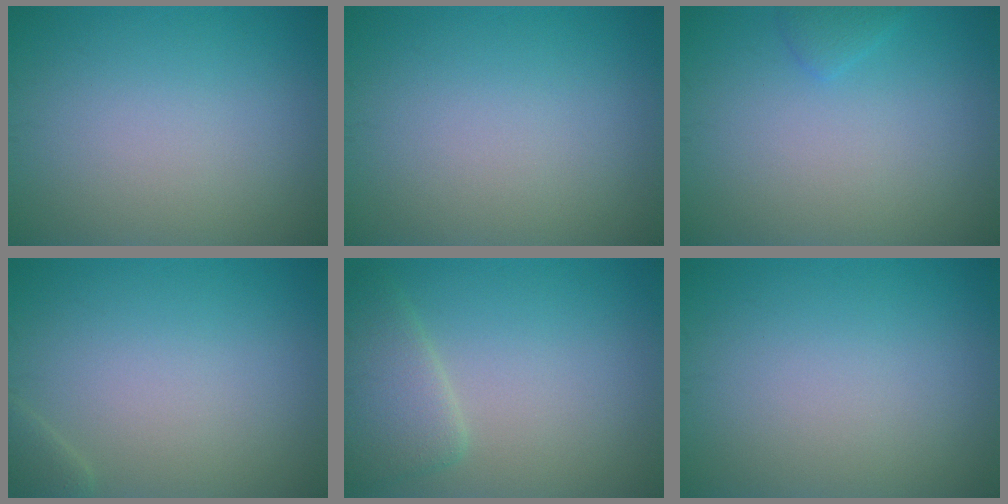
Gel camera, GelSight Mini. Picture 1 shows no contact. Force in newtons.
{"total": 0.0}
{"total": 1.0, "press": 1.0, "slide": 0.2}
{"total": 1.1, "press": 1.1, "slide": 0.1}
{"total": 3.2, "press": 3.2, "slide": 0.3}
{"total": 0.0}